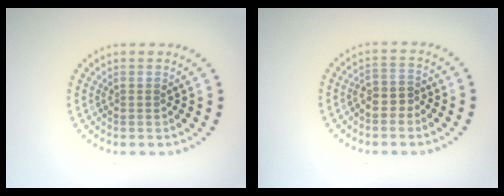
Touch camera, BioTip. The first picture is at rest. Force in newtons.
{"total": 1.6, "press": 1.4, "slide": 0.7}